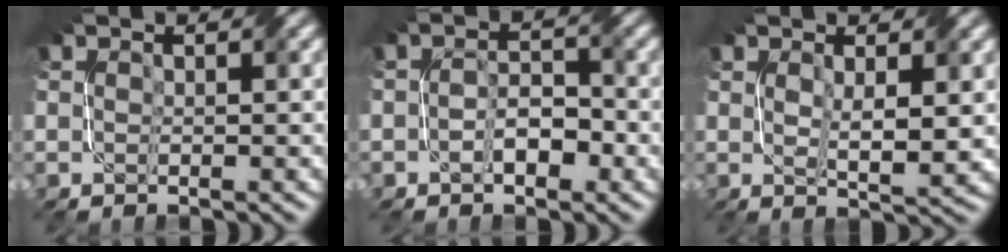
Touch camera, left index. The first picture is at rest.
{"total": 2.8, "force": [-1.2, 1.4, 2.0], "torque": [-0.035, 0.006, -0.021]}
{"total": 3.2, "force": [0.7, 0.7, 3.1], "torque": [-0.057, -0.005, 0.017]}